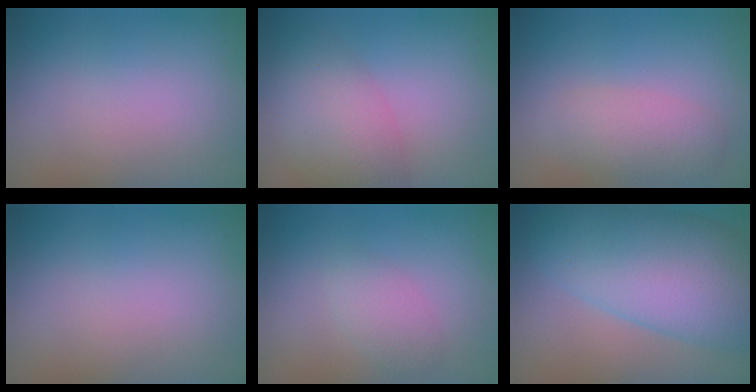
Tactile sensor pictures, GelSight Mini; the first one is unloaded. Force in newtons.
{"total": 4.6, "press": 4.6, "slide": 0.1}
{"total": 2.9, "press": 2.9, "slide": 0.1}
{"total": 0.0}
{"total": 1.8, "press": 1.8, "slide": 0.2}
{"total": 10.5, "press": 10.5, "slide": 0.3}